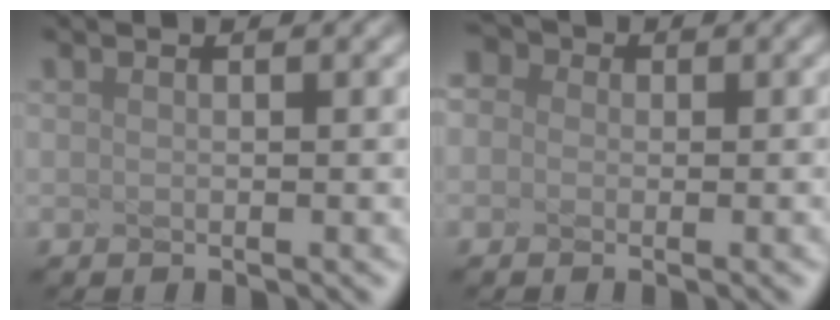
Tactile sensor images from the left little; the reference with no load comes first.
{"total": 1.5, "force": [0.0, 1.4, 0.4], "torque": [-0.018, 0.010, 0.007]}